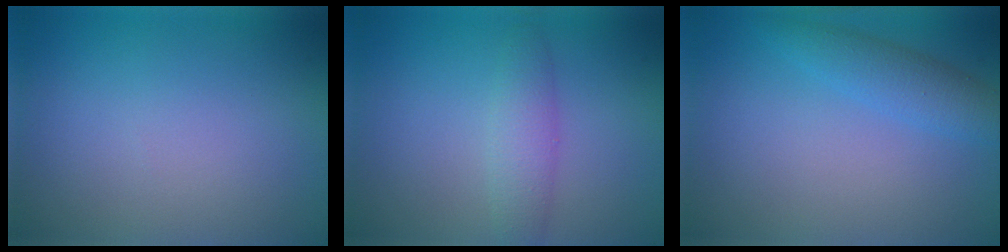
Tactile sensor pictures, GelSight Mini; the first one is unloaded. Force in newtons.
{"total": 2.5, "press": 2.5, "slide": 0.1}
{"total": 2.7, "press": 2.7, "slide": 0.0}